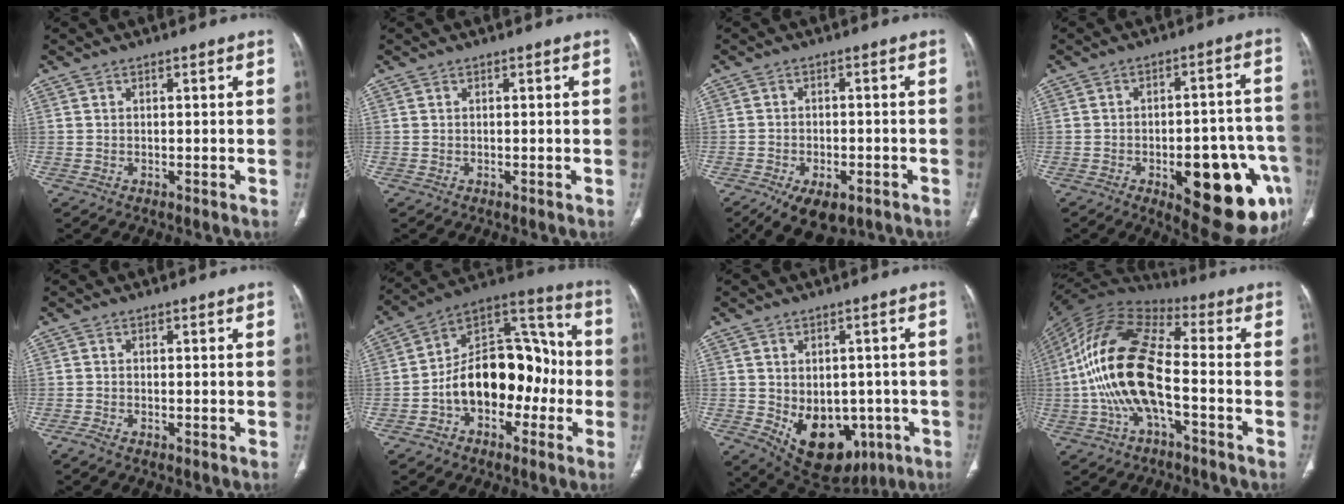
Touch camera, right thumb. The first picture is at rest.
{"total": 0.0}
{"total": 10.2, "force": [-6.2, 5.3, 6.1], "torque": [-0.088, 0.012, -0.090]}
{"total": 23.3, "force": [-8.8, 9.3, 19.5], "torque": [-0.183, 0.040, -0.096]}
{"total": 1.0, "force": [-0.7, 0.2, 0.6], "torque": [-0.020, -0.002, -0.019]}
{"total": 19.1, "force": [-3.5, 12.3, 14.2], "torque": [-0.184, 0.065, -0.059]}
{"total": 15.1, "force": [-4.1, 10.4, 10.0], "torque": [-0.117, 0.003, -0.030]}
{"total": 18.3, "force": [-3.2, 7.7, 16.3], "torque": [-0.335, 0.036, -0.063]}